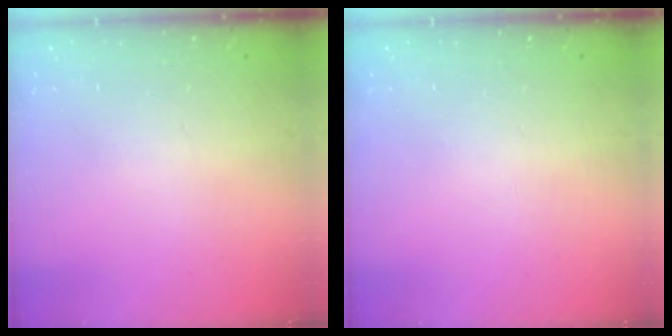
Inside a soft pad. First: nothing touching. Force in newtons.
{"total": 0.0}